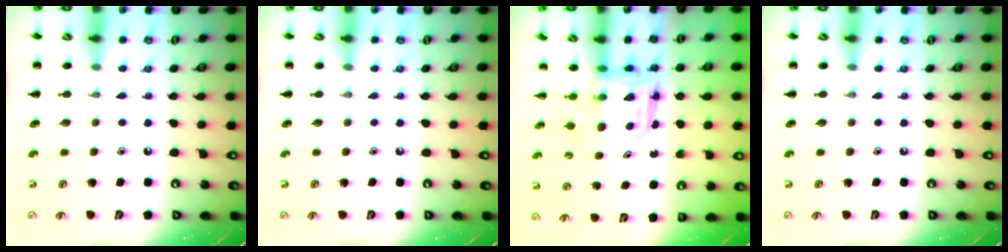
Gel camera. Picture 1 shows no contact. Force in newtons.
{"total": 0.0}
{"total": 3.1, "press": 3.1, "slide": 0.2}
{"total": 0.0}